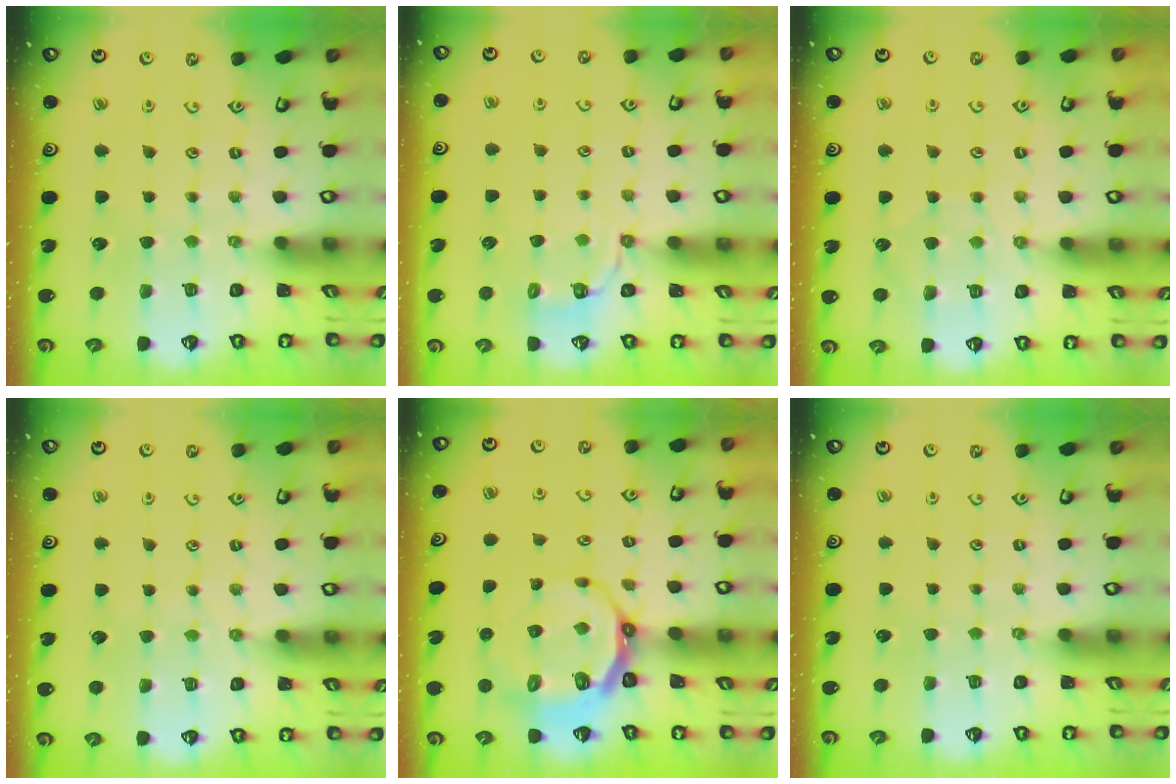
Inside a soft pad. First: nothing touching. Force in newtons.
{"total": 3.3, "press": 2.8, "slide": 1.8}
{"total": 5.4, "press": 5.4, "slide": 0.7}
{"total": 2.9, "press": 2.9, "slide": 0.2}
{"total": 10.0, "press": 9.2, "slide": 3.8}
{"total": 0.0}